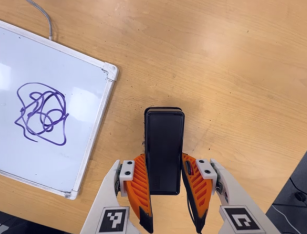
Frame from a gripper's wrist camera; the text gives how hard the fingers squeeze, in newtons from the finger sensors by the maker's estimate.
{"total": 5.7, "left": 3.7, "right": 7.8}